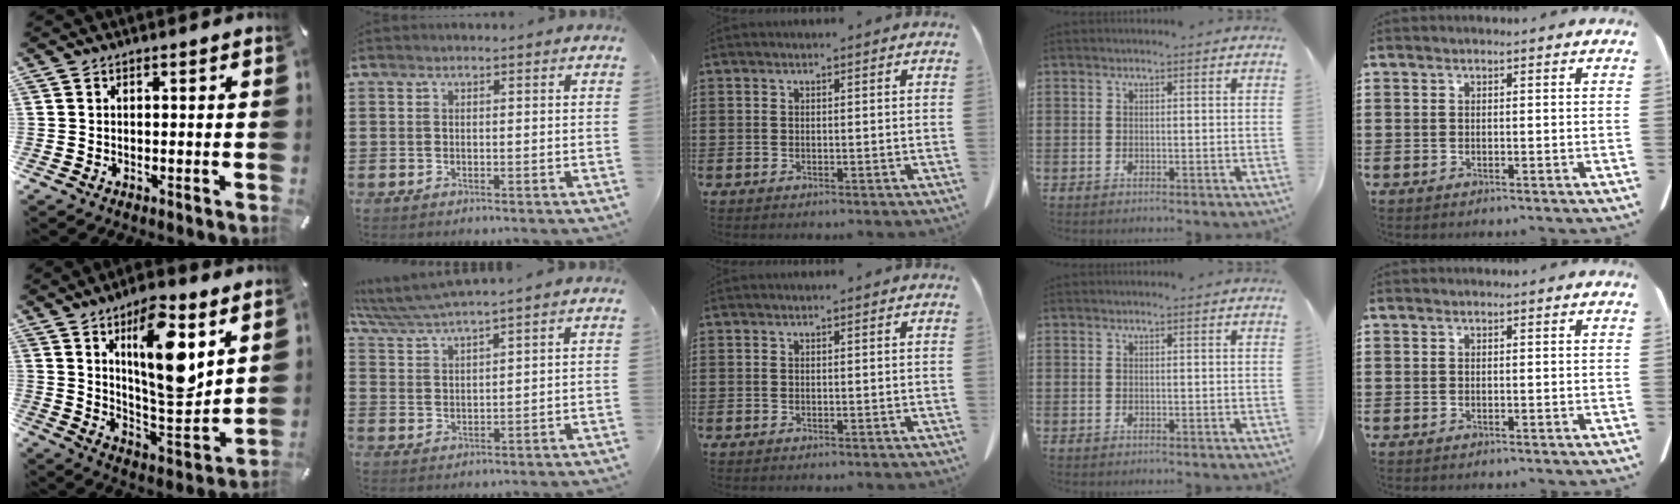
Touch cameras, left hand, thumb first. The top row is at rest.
{"thumb": {"total": 16.8, "force": [8.3, 6.1, 13.3], "torque": [-0.224, -0.046, 0.132]}, "index": {"total": 4.0, "force": [3.7, -0.2, 1.5], "torque": [-0.043, -0.014, 0.065]}}